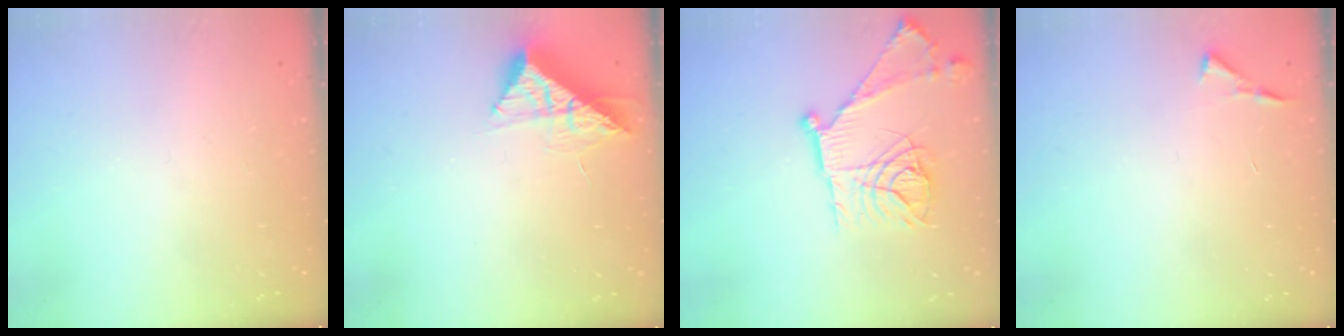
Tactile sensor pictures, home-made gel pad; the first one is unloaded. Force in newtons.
{"total": 10.4, "press": 10.4, "slide": 0.7}
{"total": 18.7, "press": 18.6, "slide": 1.5}
{"total": 3.5, "press": 3.4, "slide": 0.5}